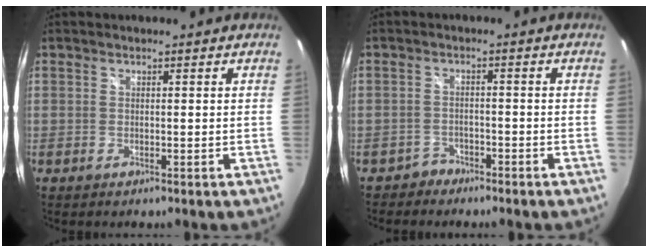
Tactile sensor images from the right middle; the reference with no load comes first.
{"total": 2.8, "force": [-2.2, 1.6, -0.4], "torque": [0.003, 0.011, -0.041]}